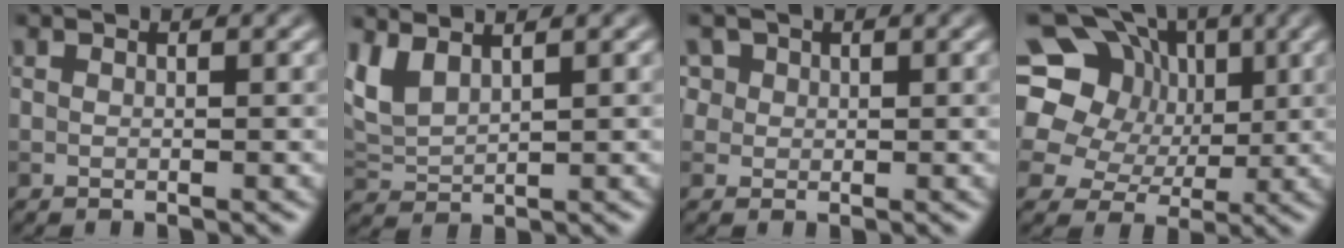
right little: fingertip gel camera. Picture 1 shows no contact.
{"total": 3.0, "force": [2.1, 1.1, 1.9], "torque": [-0.053, 0.008, 0.048]}
{"total": 3.2, "force": [1.6, 2.5, 1.2], "torque": [-0.030, 0.007, 0.026]}
{"total": 15.7, "force": [5.0, 13.3, 6.8], "torque": [-0.159, 0.035, 0.077]}